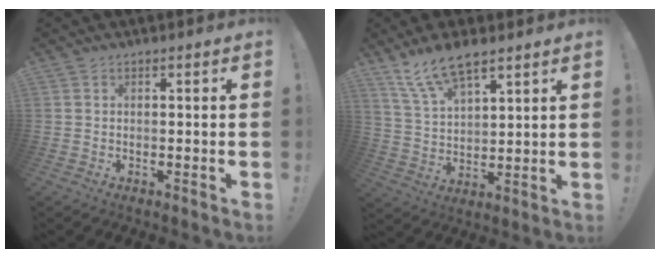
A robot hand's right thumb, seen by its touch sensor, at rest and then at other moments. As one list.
[{"total": 11.6, "force": [8.7, 4.2, 6.5], "torque": [-0.120, -0.043, 0.161]}]